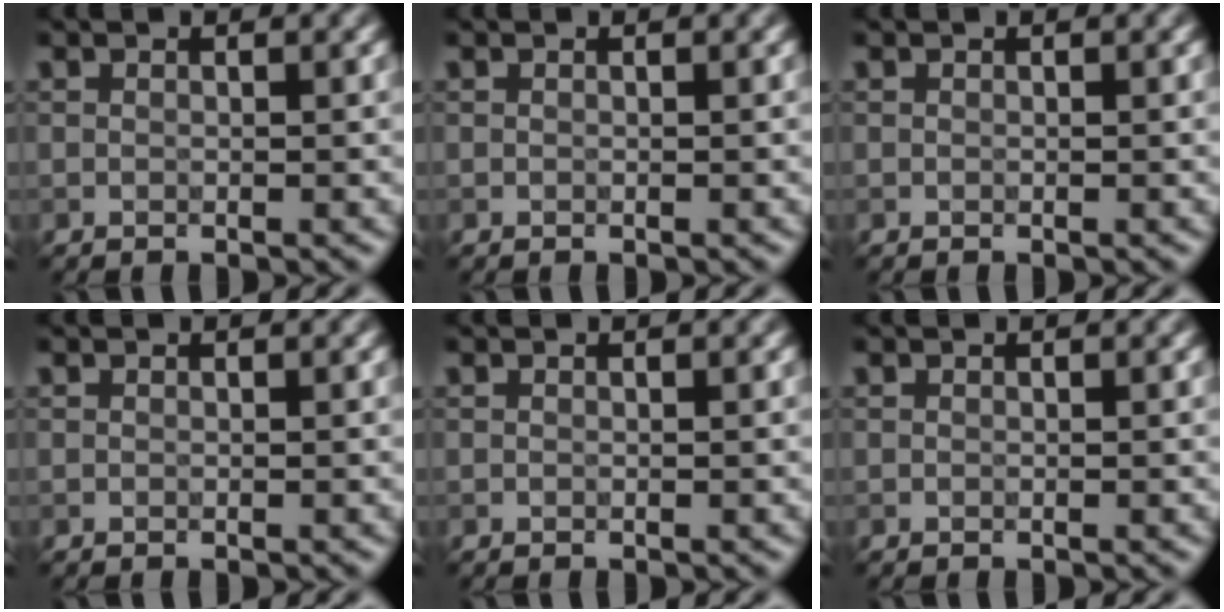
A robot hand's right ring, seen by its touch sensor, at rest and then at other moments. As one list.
[{"total": 0.0}, {"total": 0.0}, {"total": 0.0}, {"total": 0.0}, {"total": 0.0}]